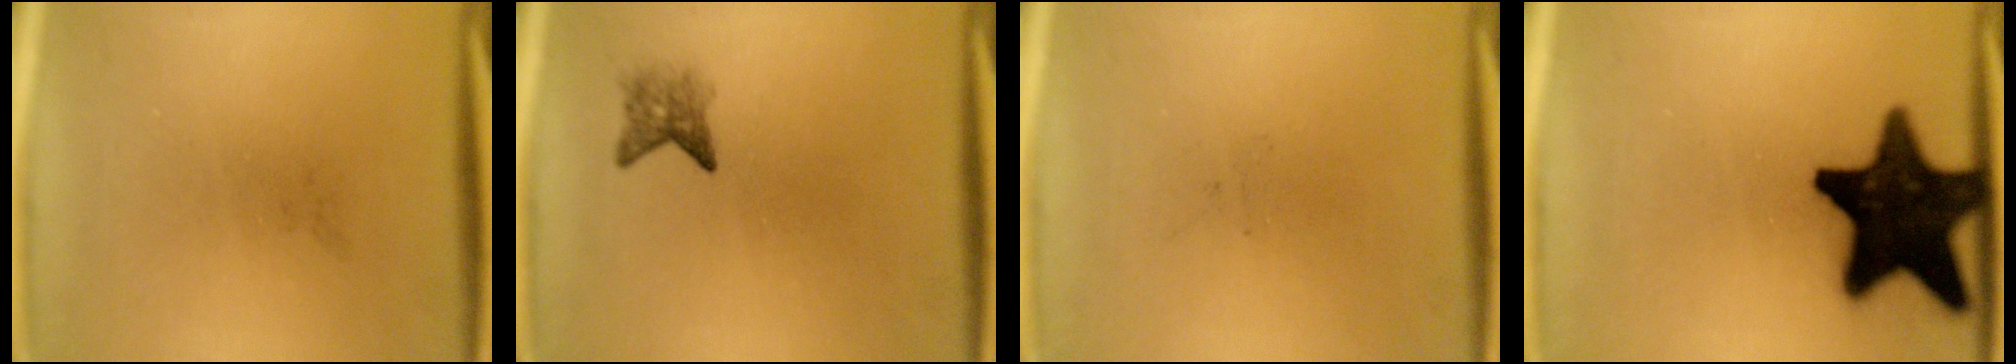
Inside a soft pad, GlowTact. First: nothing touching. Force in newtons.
{"total": 2.2}
{"total": 0.0}
{"total": 19.8}